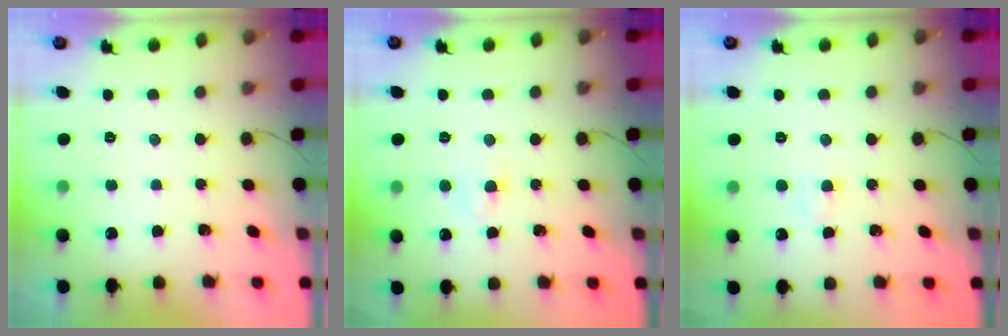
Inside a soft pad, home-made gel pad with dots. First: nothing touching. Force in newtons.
{"total": 3.1, "press": 2.9, "slide": 1.0}
{"total": 2.3, "press": 2.1, "slide": 0.8}